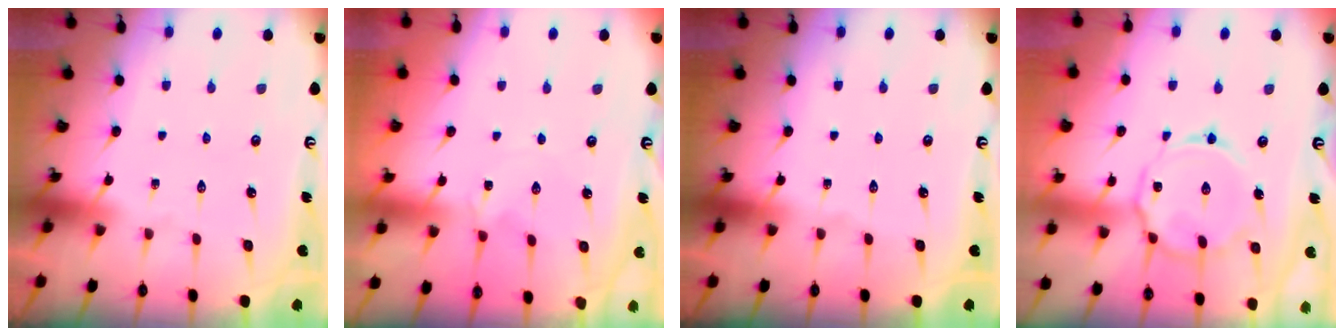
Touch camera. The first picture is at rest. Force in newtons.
{"total": 2.5, "press": 2.5, "slide": 0.3}
{"total": 0.0}
{"total": 11.8, "press": 11.7, "slide": 1.1}